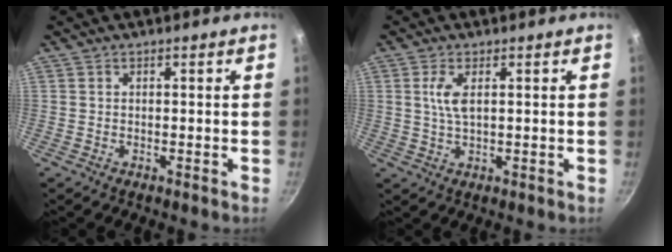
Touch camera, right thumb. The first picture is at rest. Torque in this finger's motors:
{"motor_torque": [0.97, 0.80, 0.83, -0.25, 0.05]}